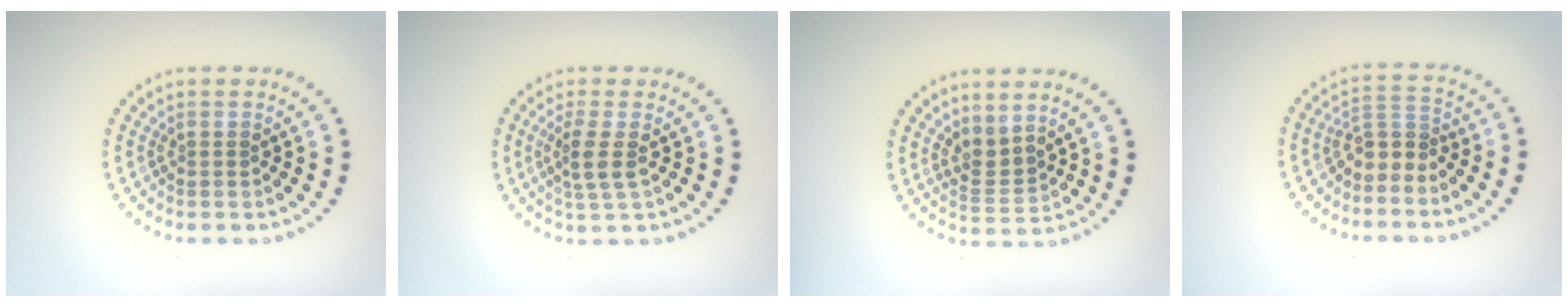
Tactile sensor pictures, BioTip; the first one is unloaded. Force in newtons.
{"total": 2.4, "press": 1.9, "slide": 1.5}
{"total": 2.3, "press": 1.5, "slide": 1.7}
{"total": 2.4, "press": 1.7, "slide": 1.7}